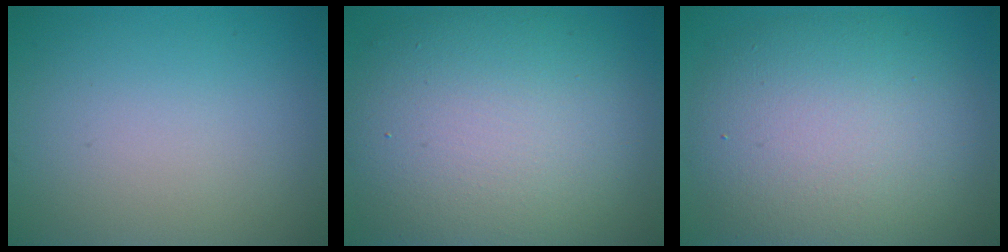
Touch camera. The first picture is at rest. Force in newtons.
{"total": 12.3, "press": 12.2, "slide": 1.1}
{"total": 10.6, "press": 10.6, "slide": 0.3}